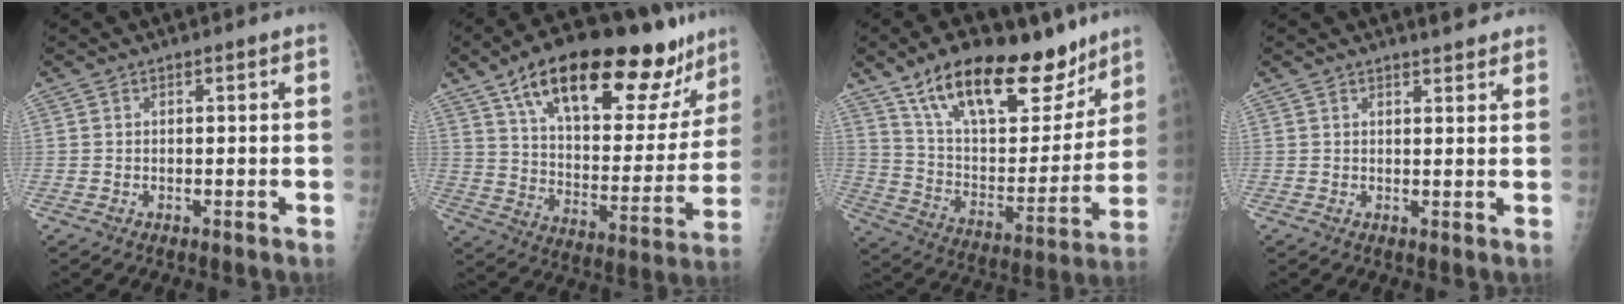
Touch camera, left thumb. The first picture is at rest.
{"total": 29.0, "force": [18.9, 11.4, 18.8], "torque": [-0.239, -0.046, 0.293]}
{"total": 25.7, "force": [17.4, 11.1, 15.2], "torque": [-0.196, -0.059, 0.286]}
{"total": 4.1, "force": [3.6, 0.8, 1.8], "torque": [-0.013, -0.017, 0.043]}